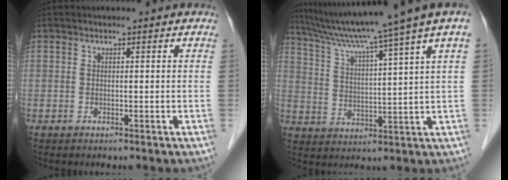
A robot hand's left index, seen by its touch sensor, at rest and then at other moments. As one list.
[{"total": 14.7, "force": [11.2, -2.6, 9.2], "torque": [-0.152, -0.001, 0.171]}]